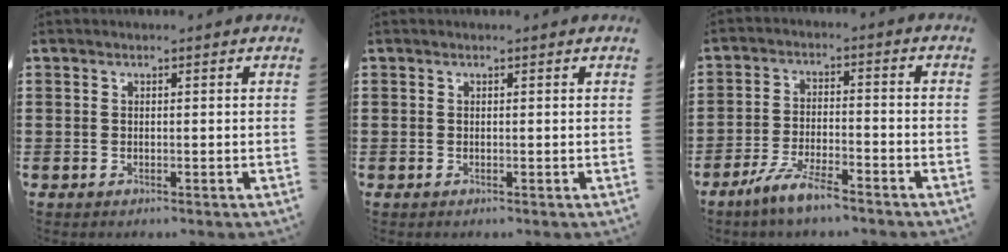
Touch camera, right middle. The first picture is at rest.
{"total": 0.0}
{"total": 5.9, "force": [-4.8, 0.6, 3.5], "torque": [-0.083, -0.012, -0.092]}